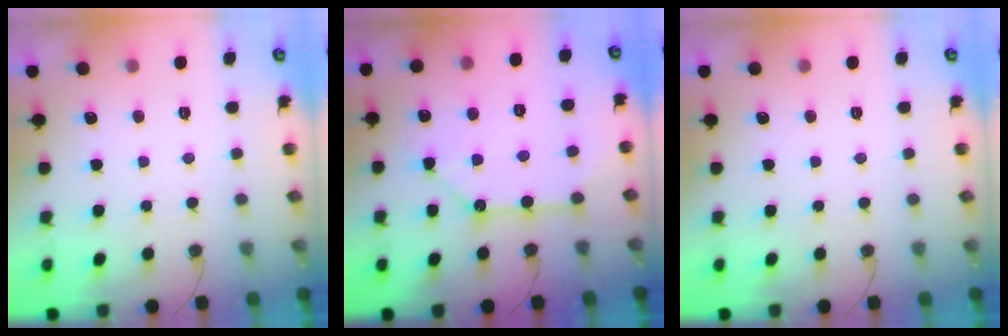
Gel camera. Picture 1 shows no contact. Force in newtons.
{"total": 10.9, "press": 10.9, "slide": 1.0}
{"total": 0.0}